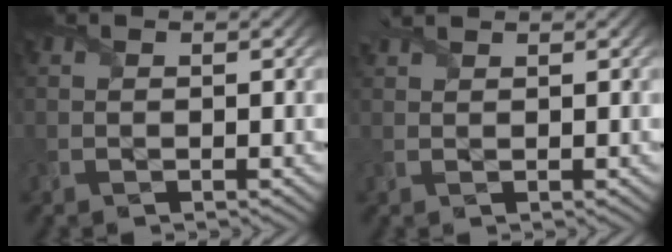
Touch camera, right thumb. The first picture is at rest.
{"total": 2.0, "force": [1.9, 0.2, 0.7], "torque": [-0.024, 0.013, 0.039]}